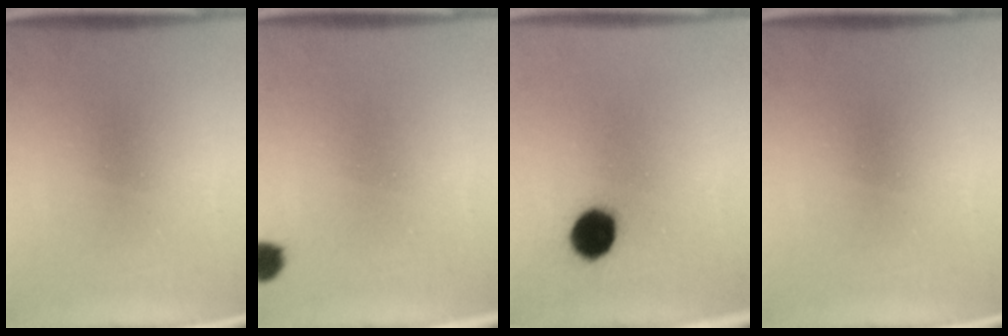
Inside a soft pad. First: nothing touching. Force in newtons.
{"total": 2.8}
{"total": 7.3}
{"total": 0.0}